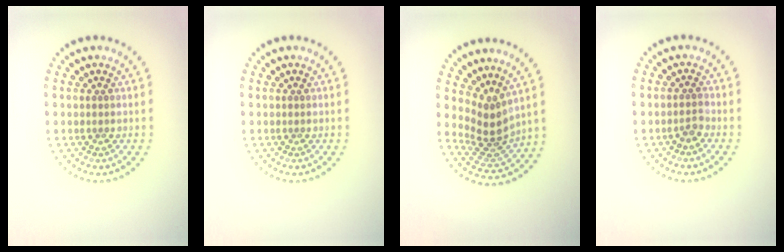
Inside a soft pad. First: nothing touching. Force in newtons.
{"total": 0.0}
{"total": 3.2, "press": 2.2, "slide": 2.4}
{"total": 1.1, "press": 0.9, "slide": 0.7}